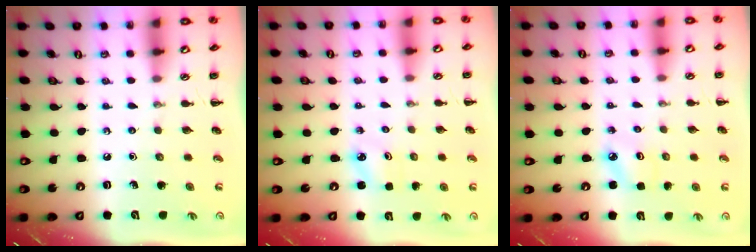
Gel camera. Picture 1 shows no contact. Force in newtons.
{"total": 1.7, "press": 1.7, "slide": 0.2}
{"total": 2.8, "press": 2.7, "slide": 0.6}